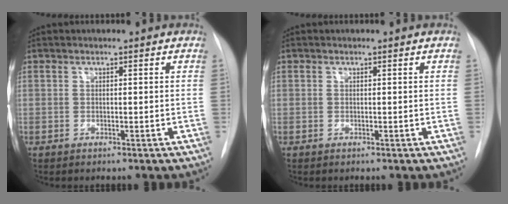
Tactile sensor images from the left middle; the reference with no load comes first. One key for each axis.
{"total": 0.7, "fx": -0.2, "fy": -0.4, "fz": -0.6, "tx": 0.018, "ty": -0.004, "tz": -0.003}